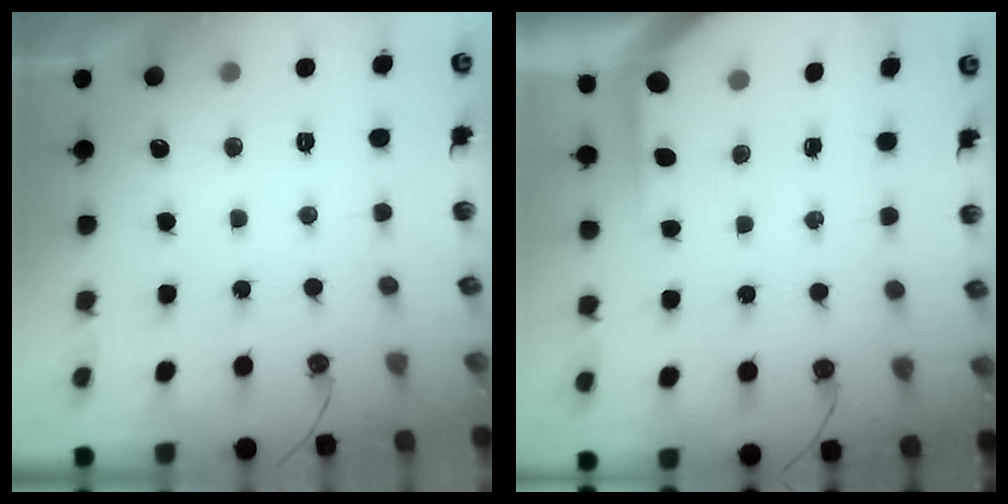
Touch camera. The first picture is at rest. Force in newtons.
{"total": 3.6, "press": 3.6, "slide": 0.4}